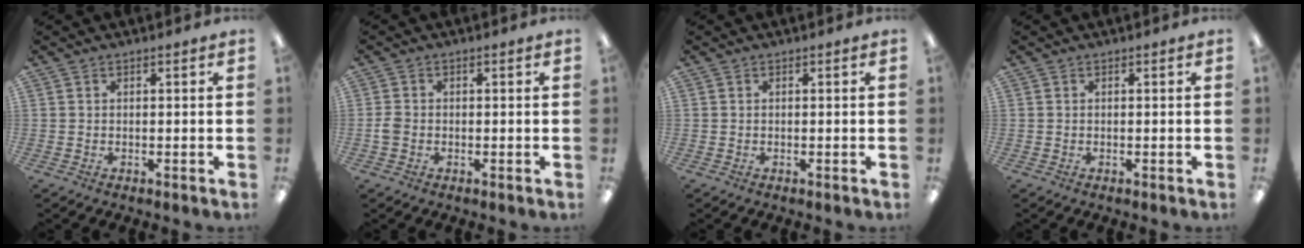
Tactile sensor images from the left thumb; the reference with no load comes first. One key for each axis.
{"total": 2.1, "fx": -0.6, "fy": 1.6, "fz": 1.2, "tx": -0.020, "ty": 0.003, "tz": -0.011}
{"total": 0.0}
{"total": 0.0}